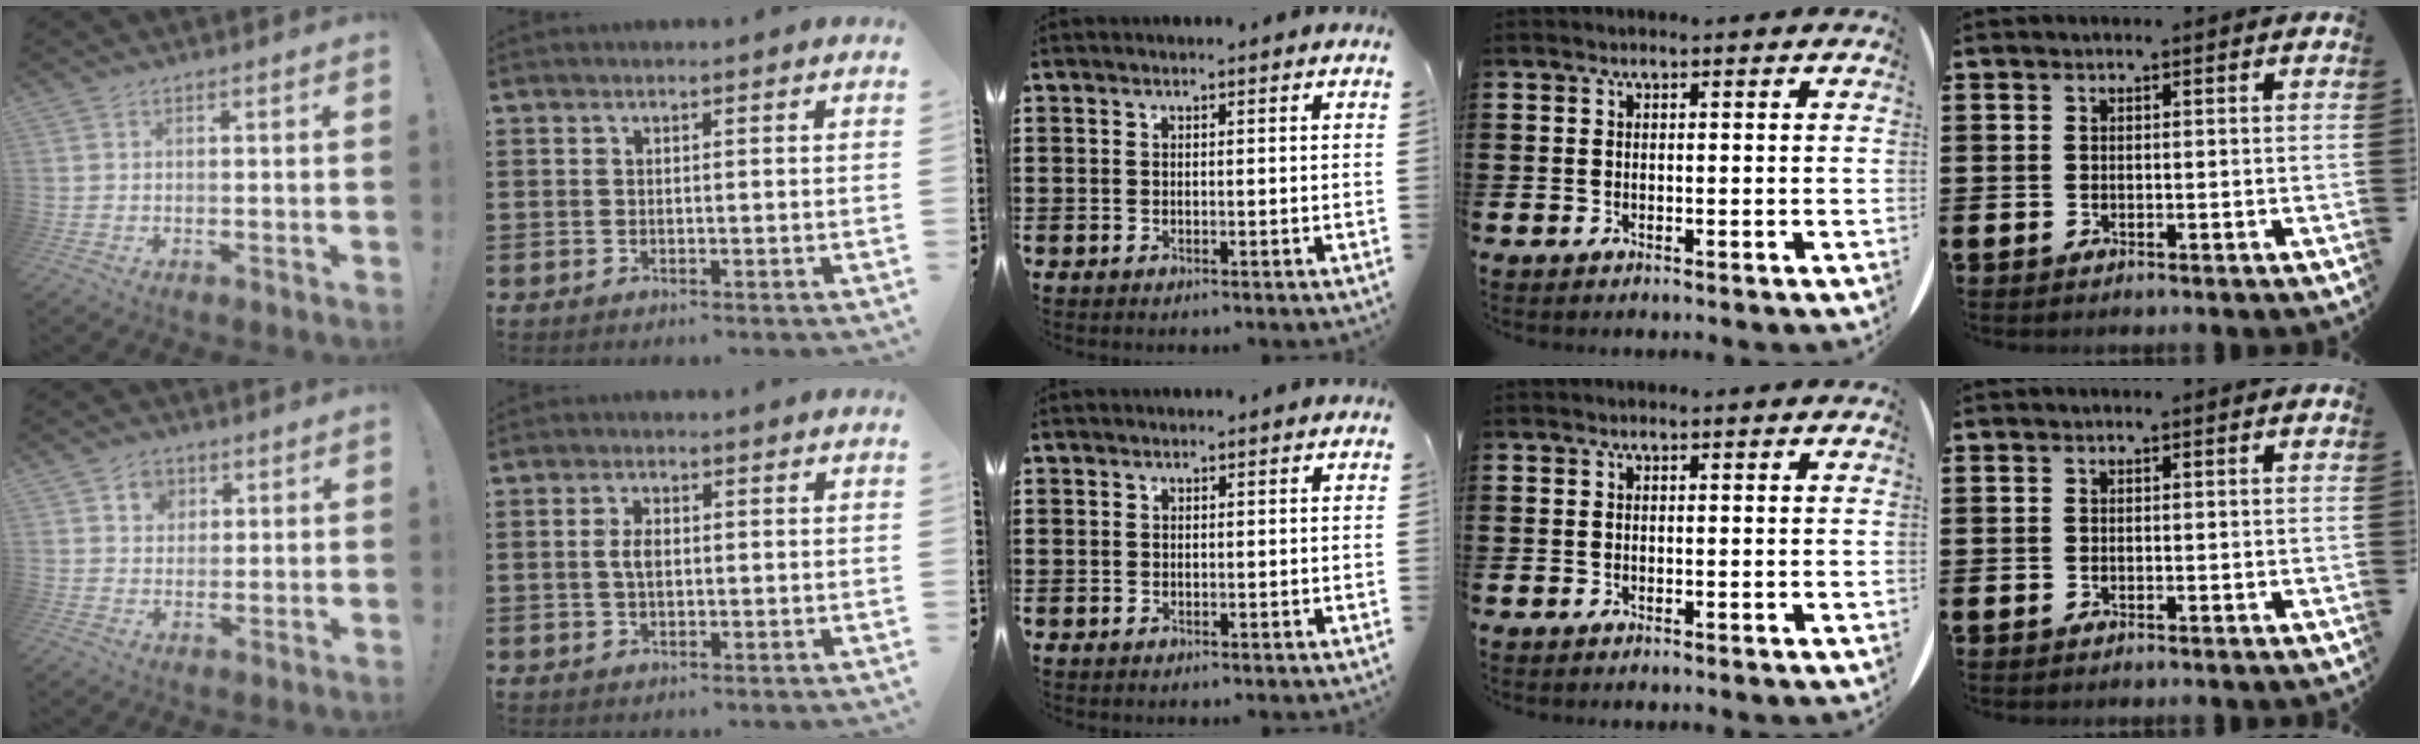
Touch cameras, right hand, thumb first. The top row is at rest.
{"thumb": {"total": 5.2, "force": [2.1, 4.6, 1.4], "torque": [-0.015, -0.007, 0.037]}, "index": {"total": 3.0, "force": [0.2, 1.4, 2.6], "torque": [-0.060, 0.004, -0.002]}, "middle": {"total": 0.7, "force": [-0.3, 0.6, 0.0], "torque": [0.001, 0.005, -0.008]}}